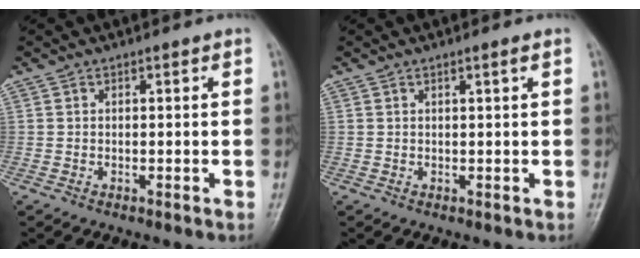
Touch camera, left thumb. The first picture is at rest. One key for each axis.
{"total": 0.9, "fx": 0.4, "fy": -0.2, "fz": 0.7, "tx": -0.016, "ty": -0.002, "tz": 0.009}